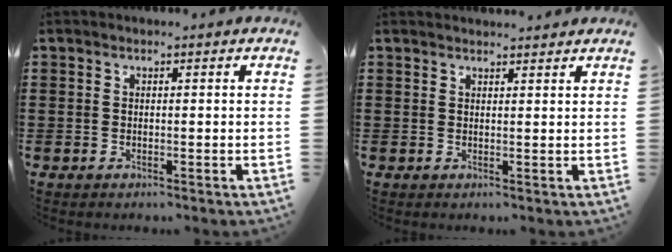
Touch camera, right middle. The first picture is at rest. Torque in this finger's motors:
{"motor_torque": [0.08, -0.09, 0.02, 0.00]}